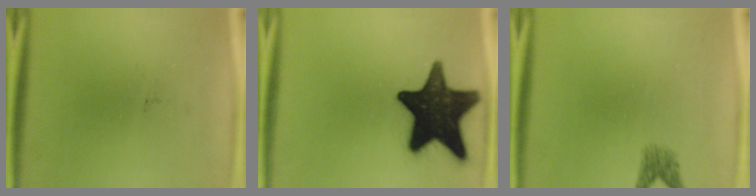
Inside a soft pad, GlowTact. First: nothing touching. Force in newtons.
{"total": 19.4}
{"total": 1.8}